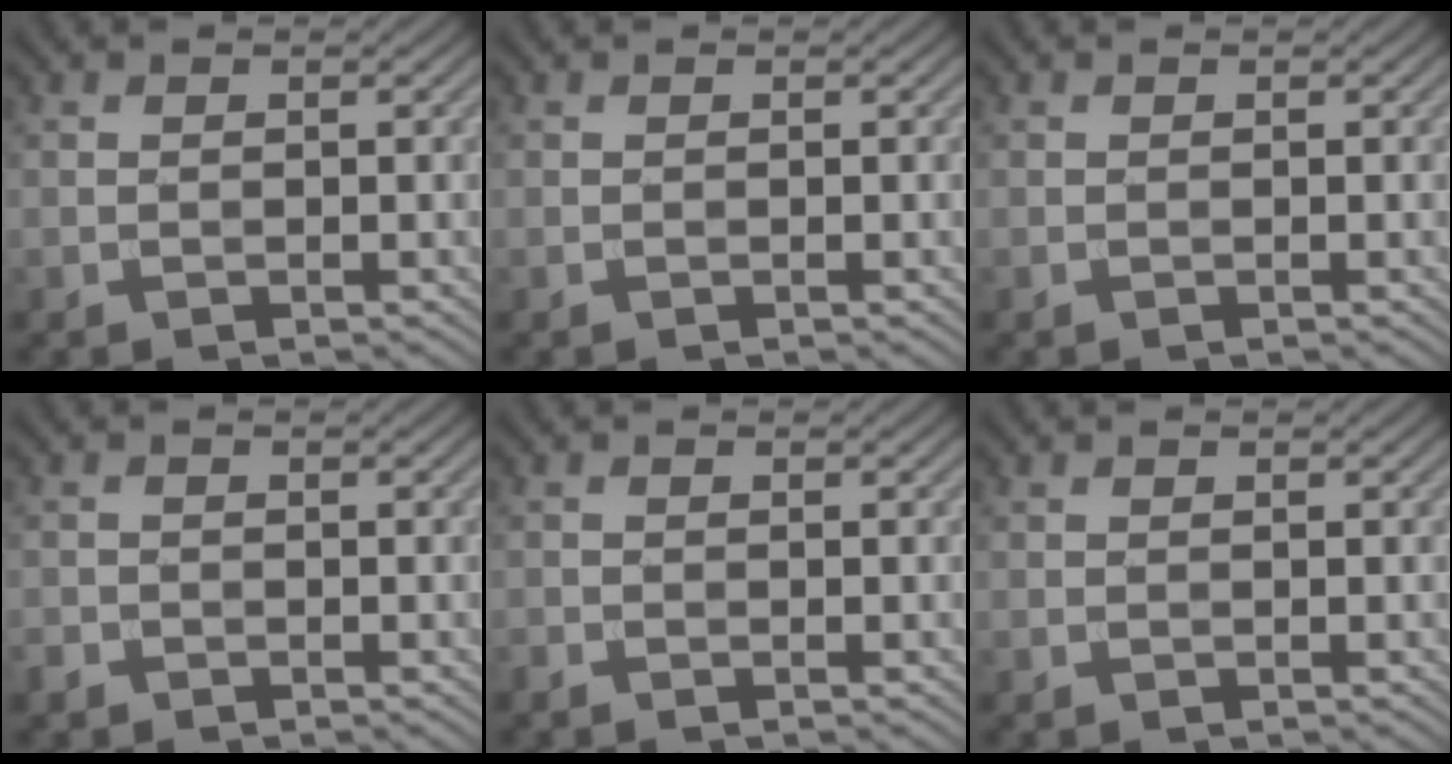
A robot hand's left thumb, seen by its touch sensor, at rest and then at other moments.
{"total": 0.0}
{"total": 0.0}
{"total": 1.2, "force": [-0.9, 0.7, 0.3], "torque": [-0.006, -0.003, -0.022]}
{"total": 0.7, "force": [-0.6, 0.1, 0.1], "torque": [-0.003, -0.003, -0.015]}
{"total": 0.0}